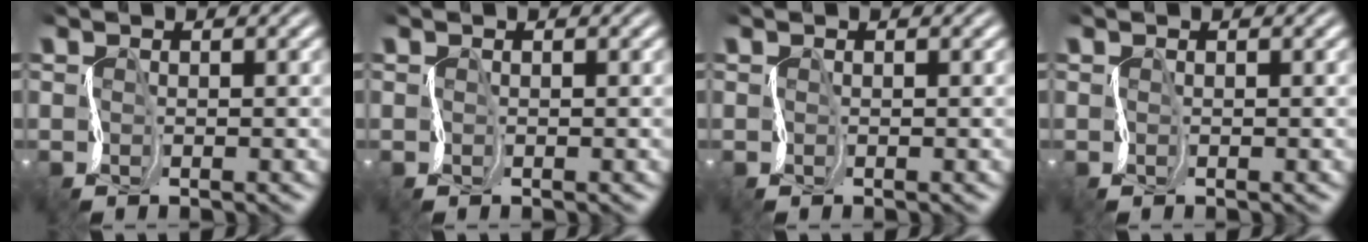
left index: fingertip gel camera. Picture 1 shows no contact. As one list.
[{"total": 0.0}, {"total": 0.0}, {"total": 0.0}]